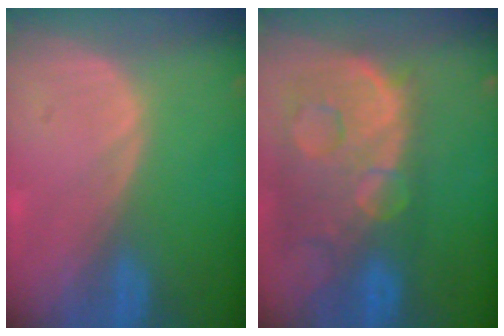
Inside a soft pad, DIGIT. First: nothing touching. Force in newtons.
{"total": 13.8, "press": 11.2, "slide": 8.0}